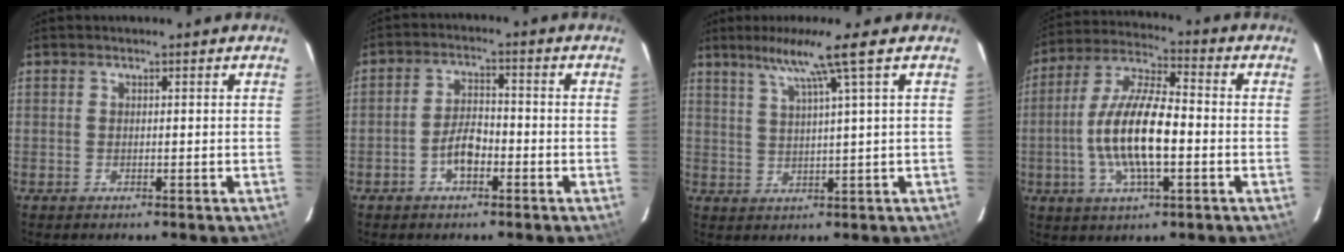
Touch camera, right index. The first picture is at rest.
{"total": 4.7, "force": [-2.2, 2.2, 3.5], "torque": [-0.073, 0.011, -0.039]}
{"total": 7.1, "force": [4.4, -1.9, 5.2], "torque": [-0.092, -0.002, 0.083]}
{"total": 14.0, "force": [-2.5, 4.2, 13.1], "torque": [-0.265, 0.003, -0.050]}